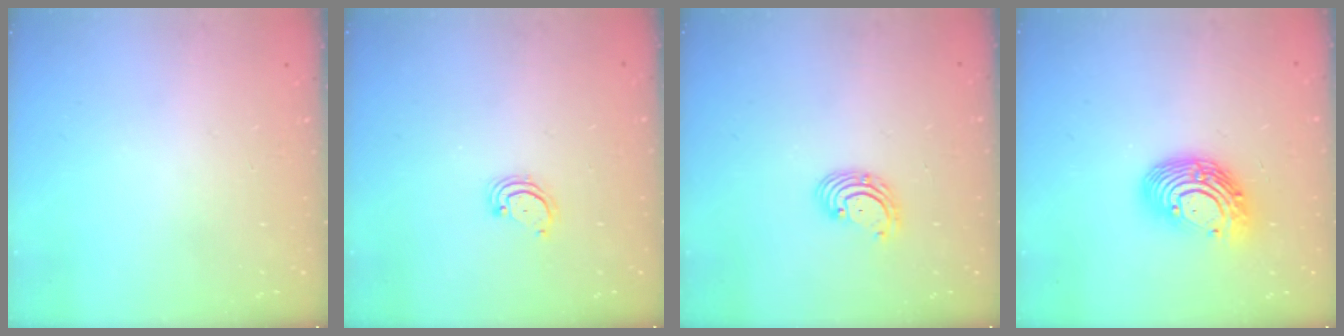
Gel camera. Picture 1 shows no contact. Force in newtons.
{"total": 2.5, "press": 2.5, "slide": 0.3}
{"total": 2.7, "press": 2.7, "slide": 0.3}
{"total": 13.2, "press": 13.2, "slide": 0.8}